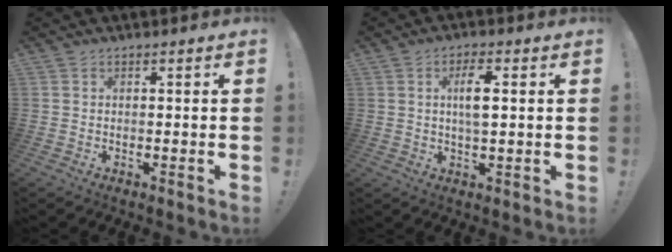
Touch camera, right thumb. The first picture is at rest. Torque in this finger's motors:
{"motor_torque": [1.31, 3.70, 1.35, -0.67, 0.88]}